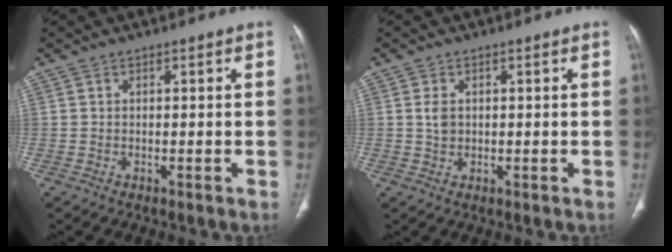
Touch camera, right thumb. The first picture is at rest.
{"total": 2.3, "force": [0.4, 1.6, 1.6], "torque": [-0.027, -0.003, 0.009]}